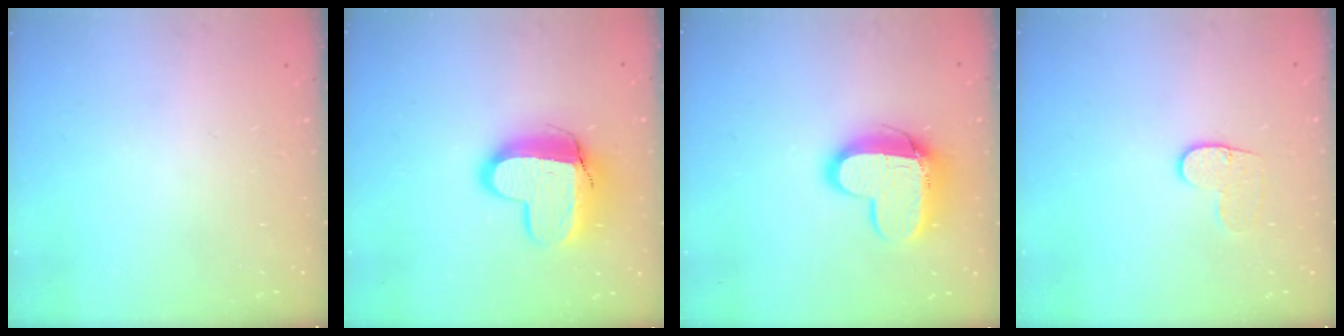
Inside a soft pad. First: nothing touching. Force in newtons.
{"total": 12.7, "press": 12.7, "slide": 1.4}
{"total": 12.9, "press": 12.9, "slide": 1.1}
{"total": 7.0, "press": 7.0, "slide": 0.7}